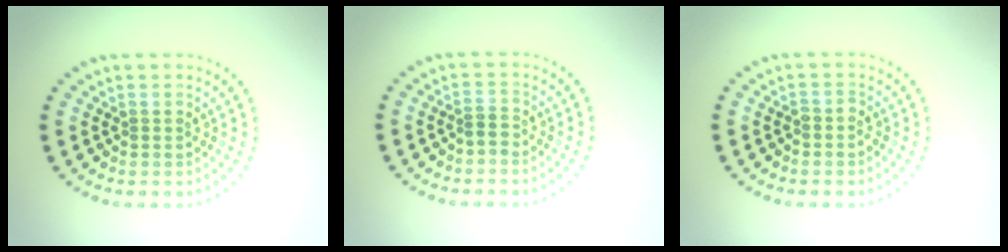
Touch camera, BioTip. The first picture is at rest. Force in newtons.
{"total": 0.7, "press": 0.5, "slide": 0.6}
{"total": 0.6, "press": 0.5, "slide": 0.4}